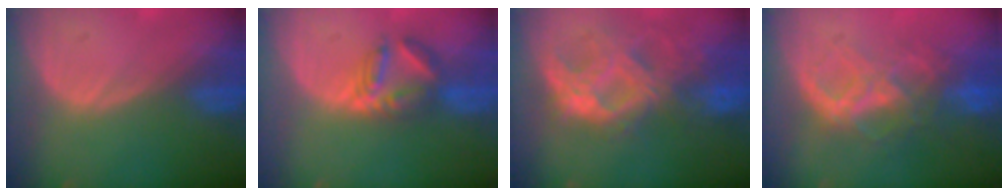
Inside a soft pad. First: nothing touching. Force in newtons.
{"total": 5.8, "press": 5.7, "slide": 1.2}
{"total": 10.5, "press": 9.2, "slide": 5.0}
{"total": 8.1, "press": 7.6, "slide": 2.7}